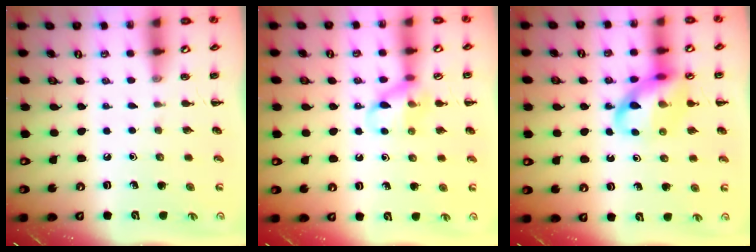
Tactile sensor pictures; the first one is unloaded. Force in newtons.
{"total": 10.9, "press": 10.8, "slide": 1.7}
{"total": 13.0, "press": 12.8, "slide": 2.4}